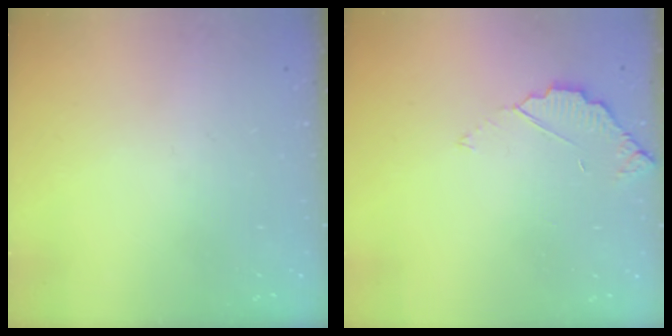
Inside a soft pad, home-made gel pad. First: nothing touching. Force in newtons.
{"total": 3.4, "press": 3.4, "slide": 0.3}